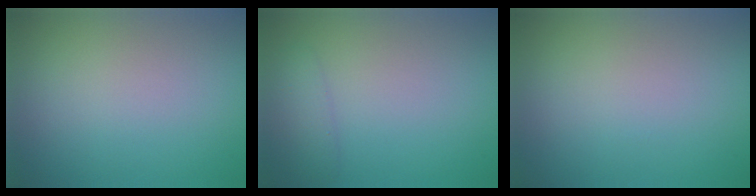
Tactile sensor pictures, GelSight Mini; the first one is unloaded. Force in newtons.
{"total": 1.5, "press": 1.5, "slide": 0.1}
{"total": 0.0}